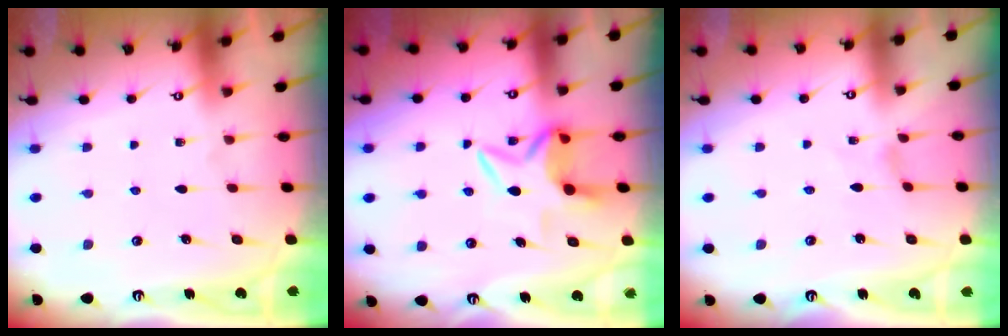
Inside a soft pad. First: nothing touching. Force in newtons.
{"total": 7.6, "press": 7.5, "slide": 1.0}
{"total": 0.5, "press": 0.5, "slide": 0.2}